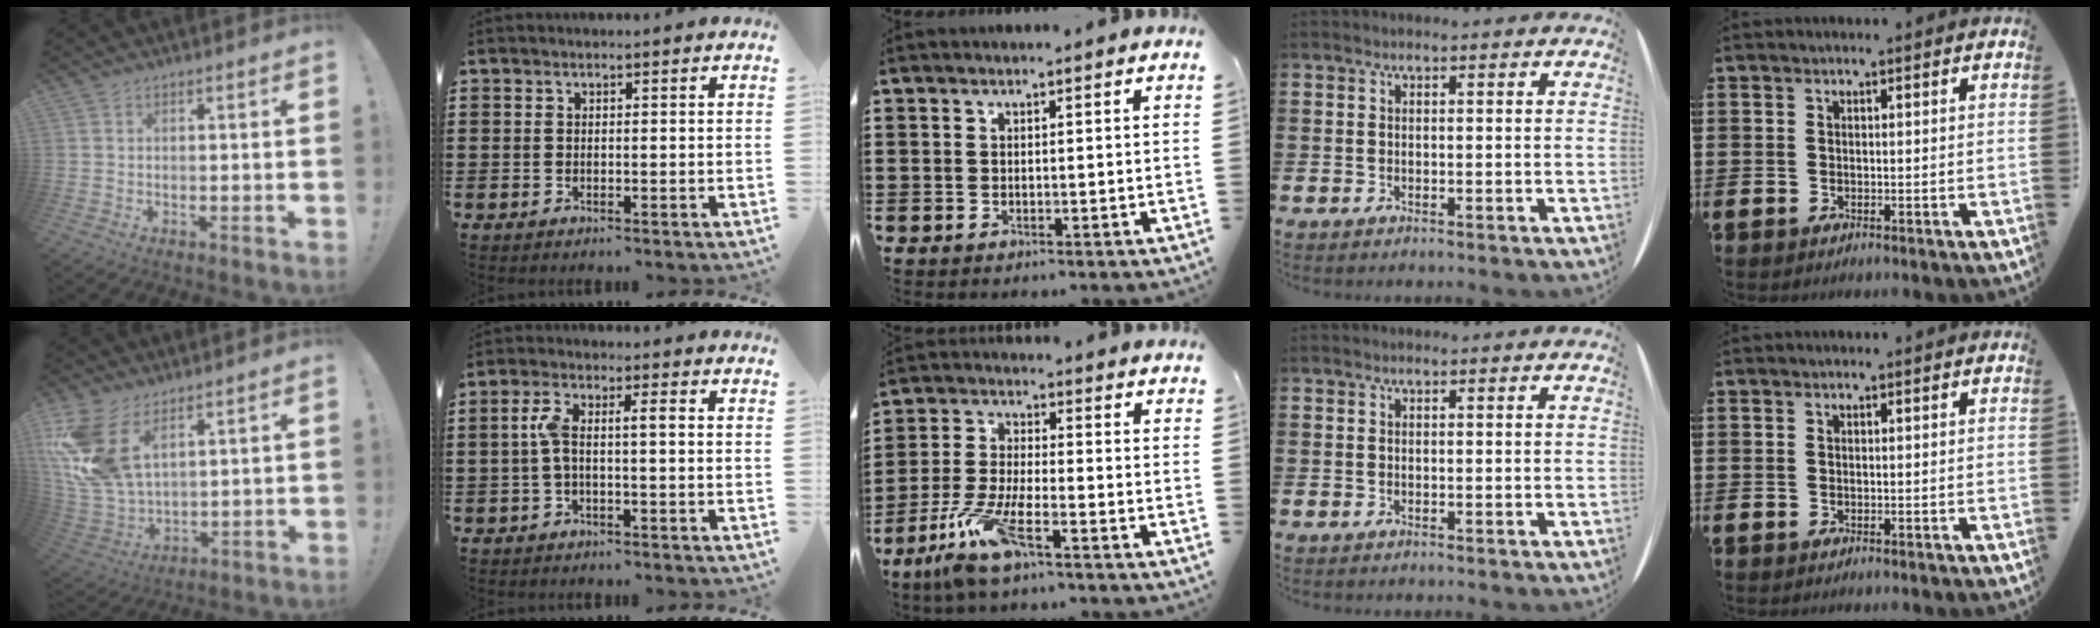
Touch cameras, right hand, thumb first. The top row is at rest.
{"thumb": {"total": 15.6, "force": [7.2, 8.8, 10.7], "torque": [-0.225, -0.041, 0.136]}, "index": {"total": 4.7, "force": [-0.4, 1.3, 4.5], "torque": [-0.102, 0.000, -0.017]}, "middle": {"total": 8.5, "force": [-5.7, 1.2, 6.2], "torque": [-0.144, -0.016, -0.111]}}